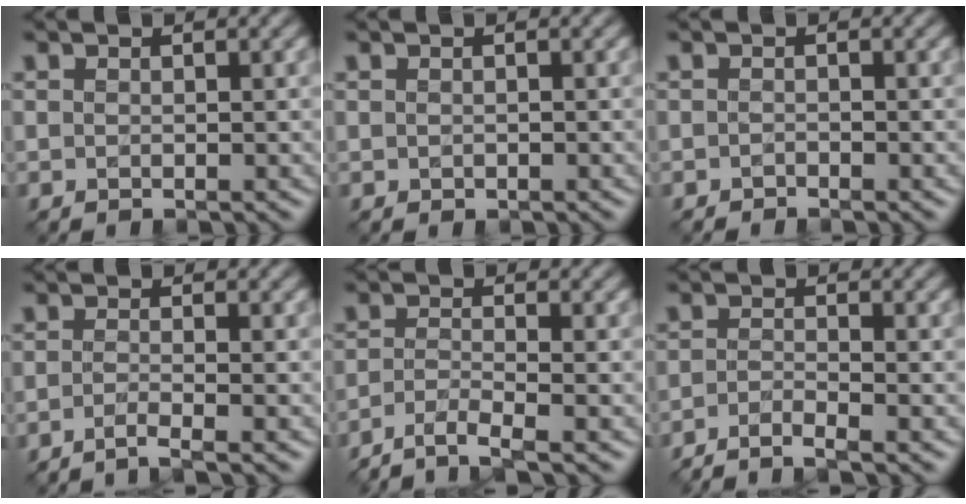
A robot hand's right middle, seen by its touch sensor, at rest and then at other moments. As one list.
[{"total": 0.0}, {"total": 0.5, "force": [-0.5, 0.0, -0.1], "torque": [0.005, 0.000, -0.008]}, {"total": 1.8, "force": [-1.2, 0.3, 1.3], "torque": [-0.009, -0.005, -0.036]}, {"total": 3.1, "force": [-2.3, 0.5, 1.9], "torque": [-0.033, -0.004, -0.058]}, {"total": 2.5, "force": [-2.0, 0.4, 1.5], "torque": [-0.019, -0.006, -0.053]}]